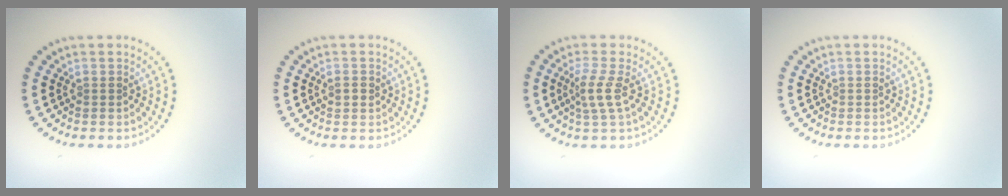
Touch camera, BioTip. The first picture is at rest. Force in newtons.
{"total": 1.1, "press": 1.0, "slide": 0.3}
{"total": 2.3, "press": 1.6, "slide": 1.6}
{"total": 0.0}